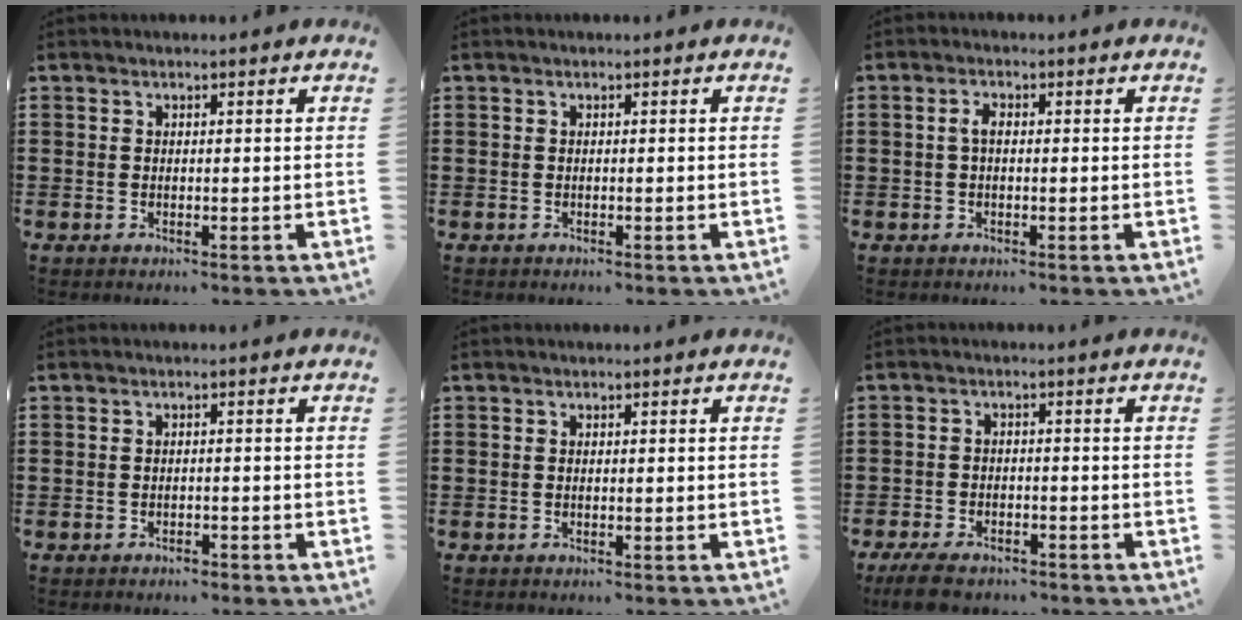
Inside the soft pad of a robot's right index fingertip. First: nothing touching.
{"total": 0.0}
{"total": 2.0, "force": [0.0, 0.8, 1.8], "torque": [-0.043, -0.001, -0.004]}
{"total": 1.1, "force": [-1.0, 0.2, 0.2], "torque": [-0.009, 0.000, -0.022]}
{"total": 0.0}
{"total": 3.6, "force": [-3.3, 0.8, 1.3], "torque": [-0.029, 0.003, -0.067]}